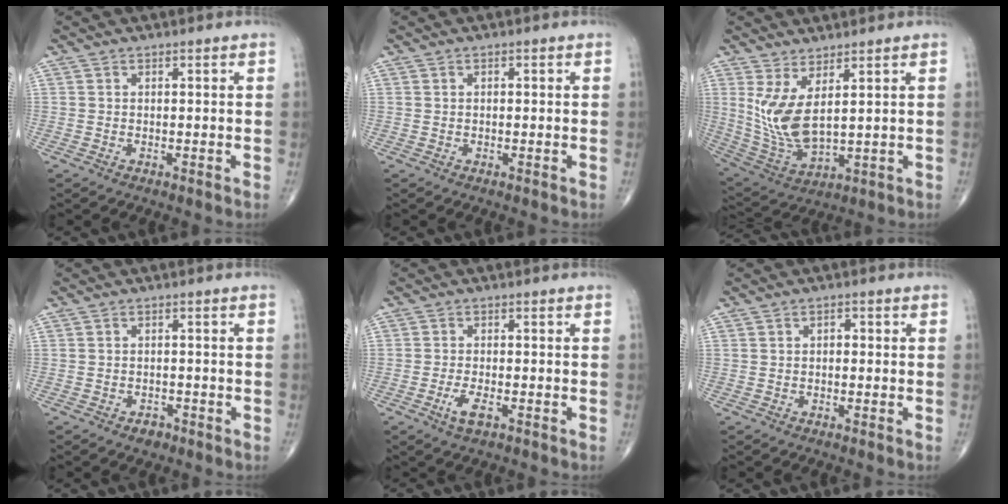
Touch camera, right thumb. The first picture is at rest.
{"total": 0.0}
{"total": 10.3, "force": [3.1, 3.9, 9.0], "torque": [-0.195, -0.034, 0.078]}
{"total": 1.9, "force": [-1.3, 1.3, 0.7], "torque": [-0.010, 0.005, -0.016]}
{"total": 3.4, "force": [-1.6, 1.2, 2.7], "torque": [-0.058, 0.002, -0.030]}
{"total": 1.1, "force": [0.0, 0.8, 0.8], "torque": [-0.005, 0.006, -0.005]}